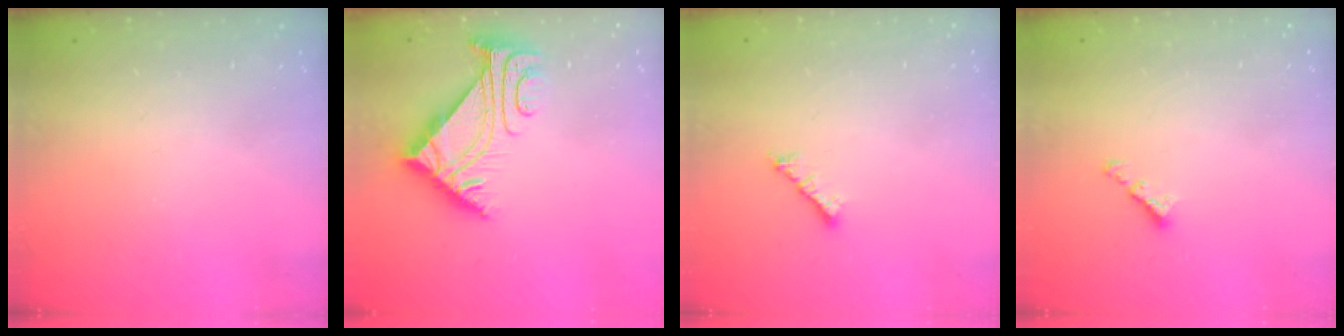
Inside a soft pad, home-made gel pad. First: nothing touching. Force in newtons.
{"total": 7.2, "press": 7.1, "slide": 0.9}
{"total": 1.8, "press": 1.7, "slide": 0.6}
{"total": 2.3, "press": 2.3, "slide": 0.4}